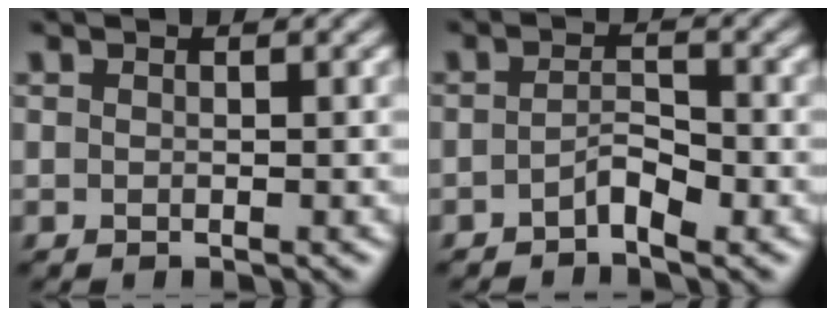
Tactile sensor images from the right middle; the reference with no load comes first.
{"total": 1.9, "force": [-1.2, 0.6, 1.4], "torque": [-0.026, 0.008, -0.024]}